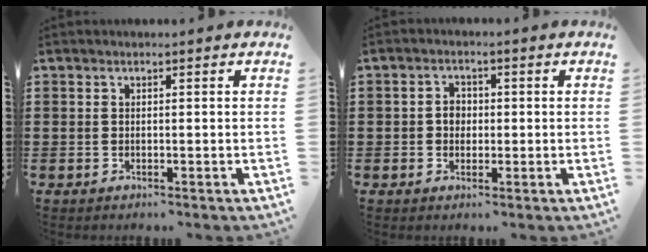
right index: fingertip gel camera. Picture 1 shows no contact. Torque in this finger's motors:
{"motor_torque": [0.29, 0.23, 0.27, 0.05]}